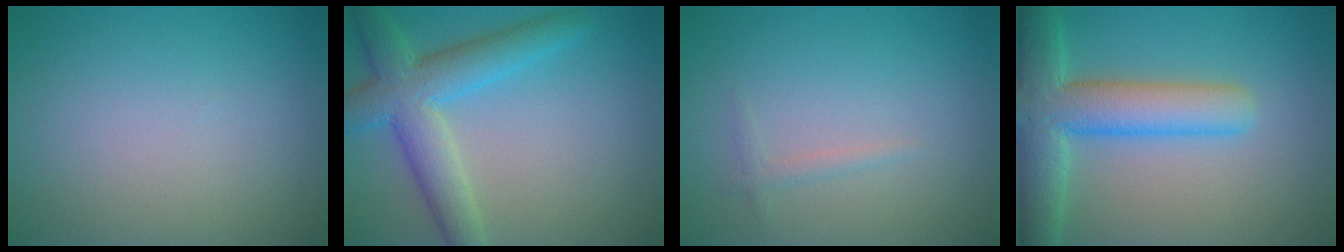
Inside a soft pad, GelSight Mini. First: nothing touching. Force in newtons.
{"total": 6.3, "press": 6.3, "slide": 0.2}
{"total": 0.9, "press": 0.9, "slide": 0.1}
{"total": 7.6, "press": 7.6, "slide": 0.4}